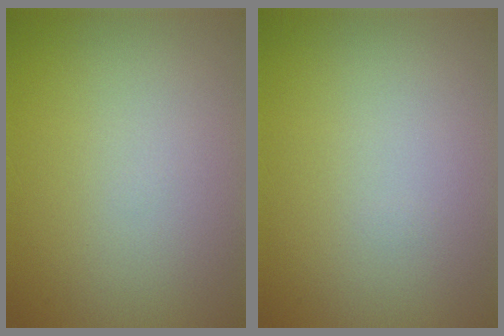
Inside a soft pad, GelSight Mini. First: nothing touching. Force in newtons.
{"total": 0.0}